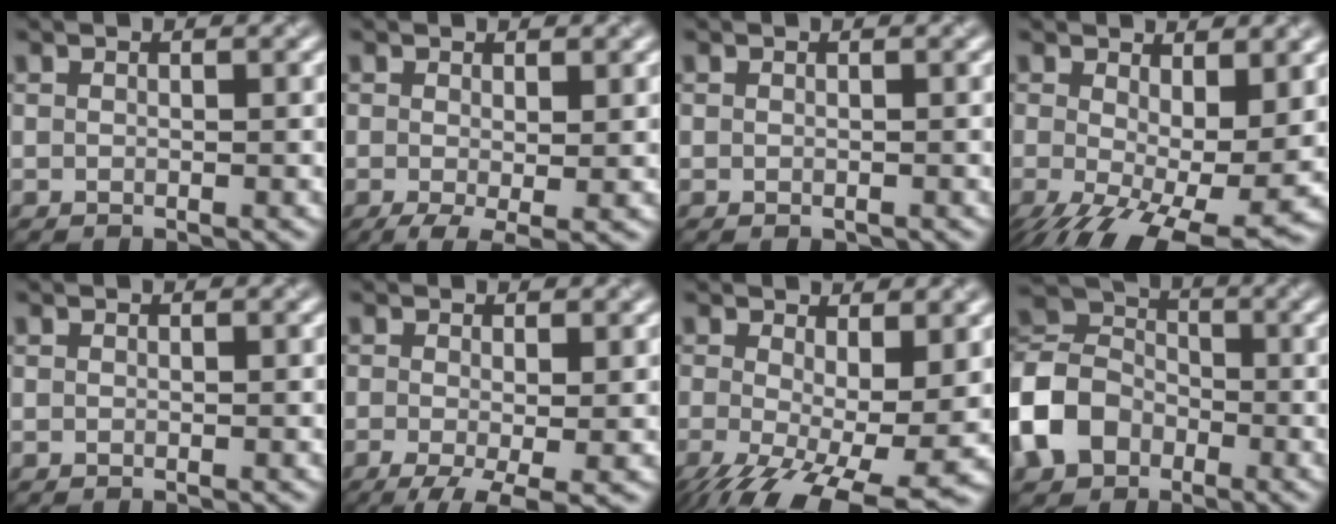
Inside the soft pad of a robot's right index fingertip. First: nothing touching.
{"total": 2.6, "force": [-0.6, 0.8, 2.4], "torque": [-0.047, -0.014, -0.010]}
{"total": 0.0}
{"total": 11.4, "force": [-2.8, 5.1, 9.8], "torque": [-0.172, -0.034, -0.030]}
{"total": 0.0}
{"total": 4.7, "force": [-1.7, 1.3, 4.2], "torque": [-0.081, -0.010, -0.031]}
{"total": 11.6, "force": [-3.9, 4.6, 9.9], "torque": [-0.177, -0.037, -0.053]}
{"total": 7.7, "force": [-2.8, 6.0, 3.9], "torque": [-0.089, 0.008, -0.079]}